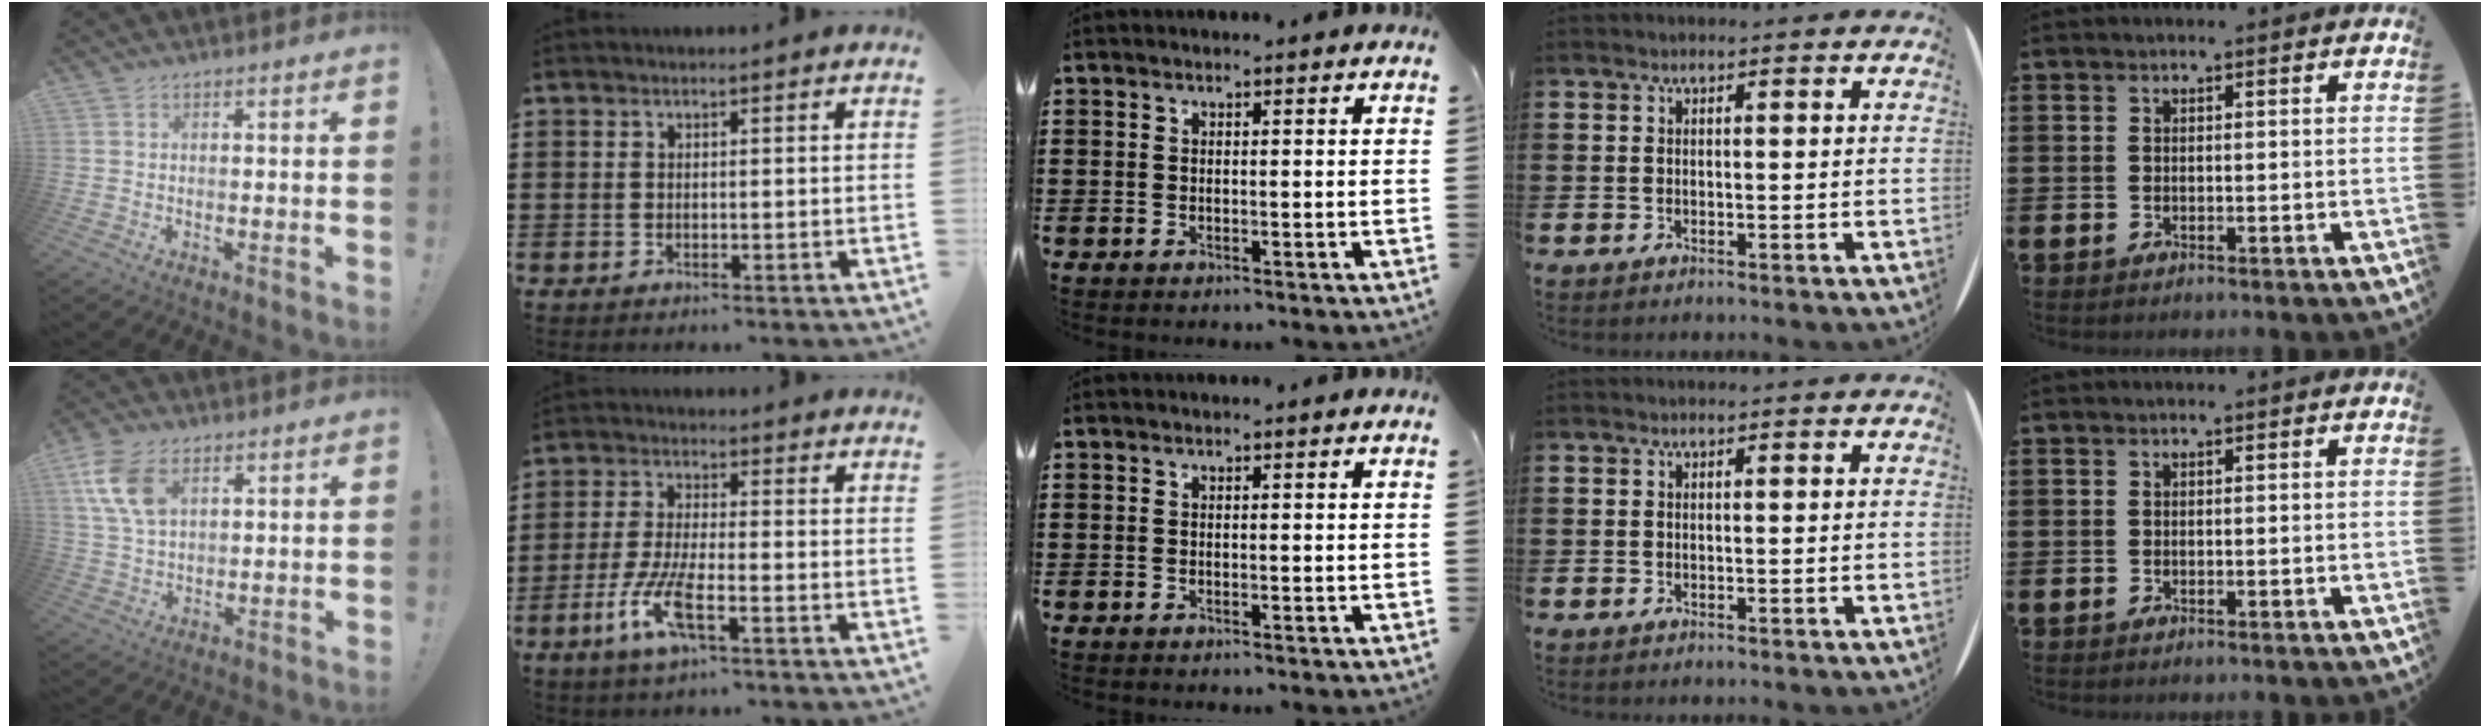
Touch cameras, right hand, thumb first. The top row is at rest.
{"thumb": {"total": 10.8, "force": [4.5, 6.3, 7.5], "torque": [-0.154, -0.008, 0.086]}, "index": {"total": 7.1, "force": [-3.5, 1.6, 6.0], "torque": [-0.143, -0.016, -0.070]}}